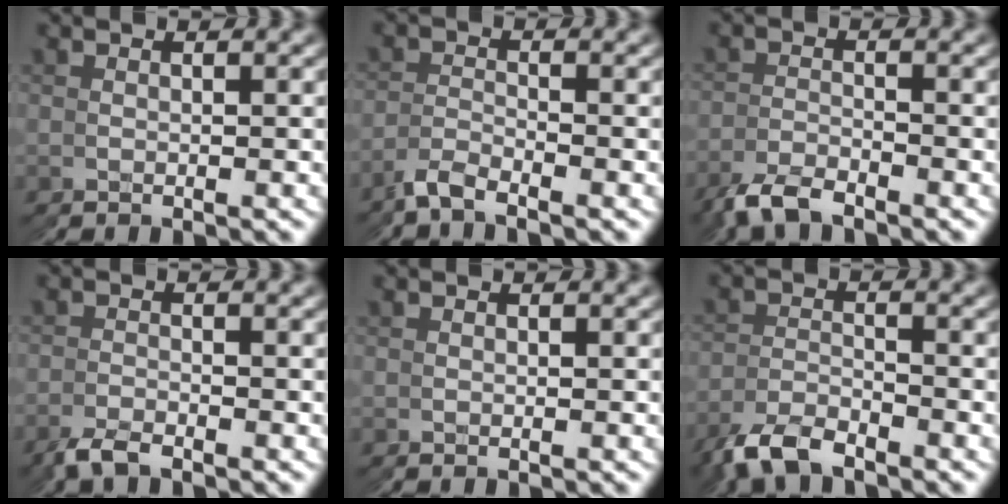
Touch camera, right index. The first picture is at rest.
{"total": 3.3, "force": [-2.6, -1.1, -1.7], "torque": [0.022, 0.011, -0.056]}
{"total": 3.7, "force": [-3.1, -1.0, -1.7], "torque": [0.031, 0.015, -0.067]}
{"total": 3.1, "force": [-2.2, -1.2, -1.8], "torque": [0.035, 0.011, -0.048]}
{"total": 0.0}
{"total": 3.4, "force": [-3.4, 0.0, -0.6], "torque": [0.000, 0.008, -0.069]}